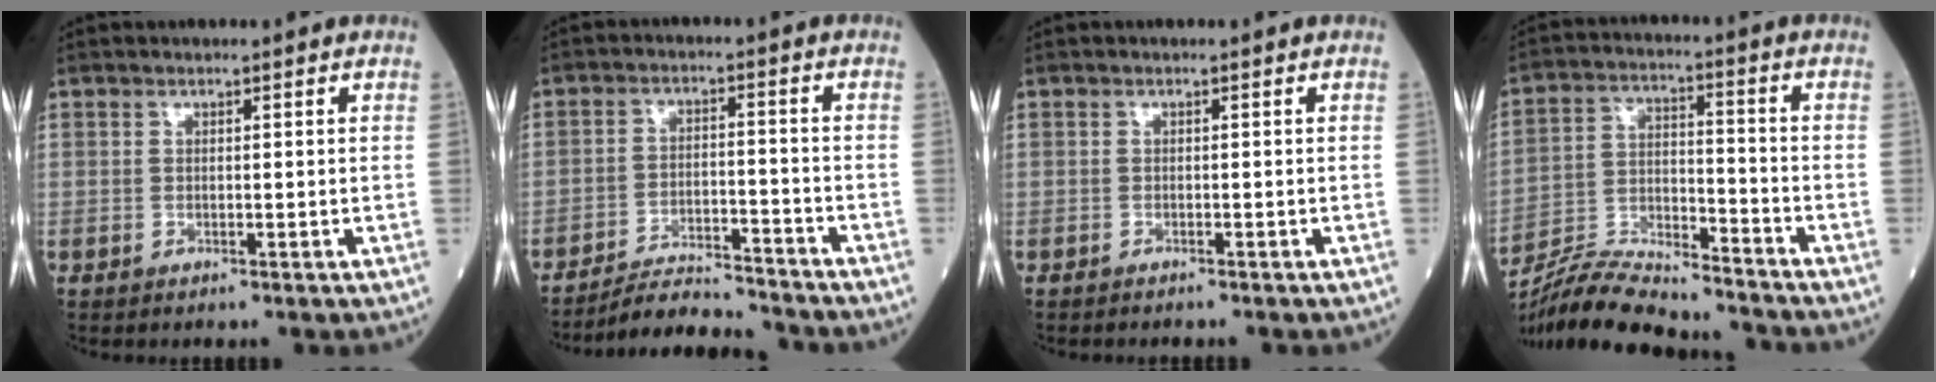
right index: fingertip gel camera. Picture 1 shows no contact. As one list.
[{"total": 9.2, "force": [-9.1, 0.4, 1.7], "torque": [-0.023, 0.000, -0.155]}, {"total": 1.4, "force": [-1.3, 0.1, 0.5], "torque": [-0.009, -0.001, -0.017]}, {"total": 15.1, "force": [-14.3, 1.0, 4.6], "torque": [-0.086, 0.007, -0.250]}]